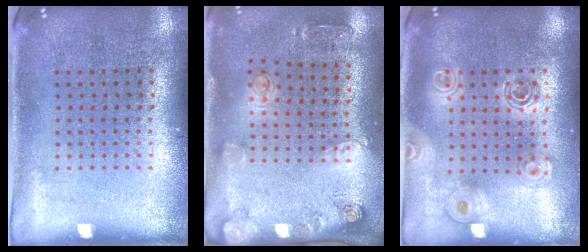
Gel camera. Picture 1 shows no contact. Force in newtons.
{"total": 1.8, "press": 1.4, "slide": 1.1}
{"total": 1.5, "press": 1.4, "slide": 0.7}